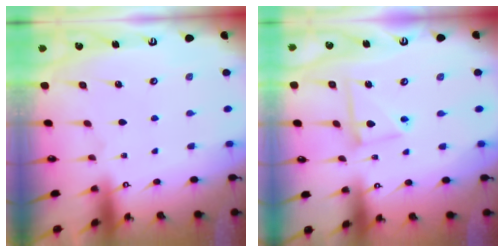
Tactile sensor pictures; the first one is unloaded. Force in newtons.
{"total": 6.6, "press": 6.6, "slide": 0.5}